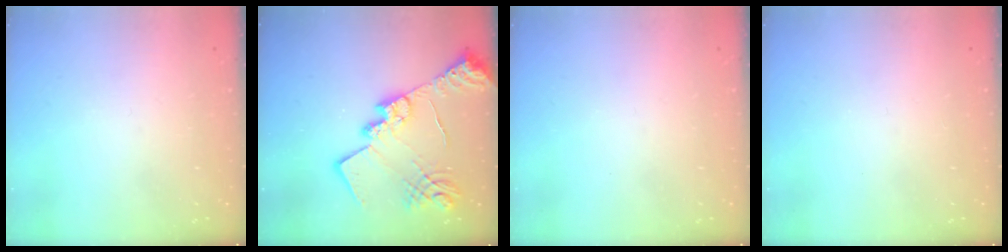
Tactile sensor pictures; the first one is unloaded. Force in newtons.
{"total": 19.4, "press": 19.4, "slide": 1.9}
{"total": 0.0}
{"total": 0.0}